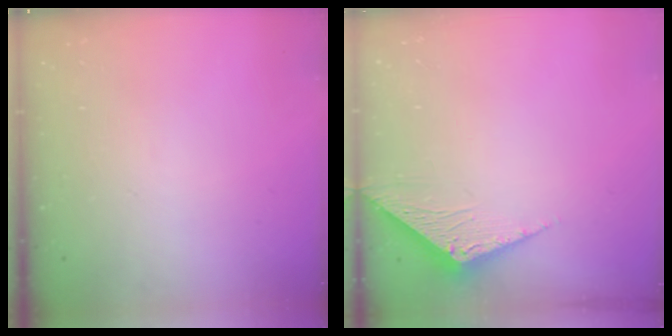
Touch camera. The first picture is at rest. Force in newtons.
{"total": 3.4, "press": 3.4, "slide": 0.3}